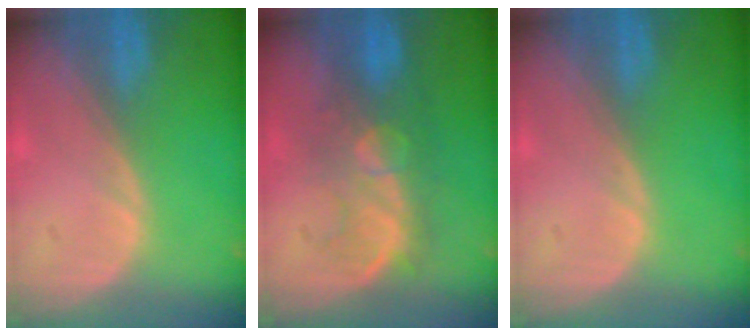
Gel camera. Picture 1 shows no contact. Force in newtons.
{"total": 8.0, "press": 7.8, "slide": 1.4}
{"total": 0.0}